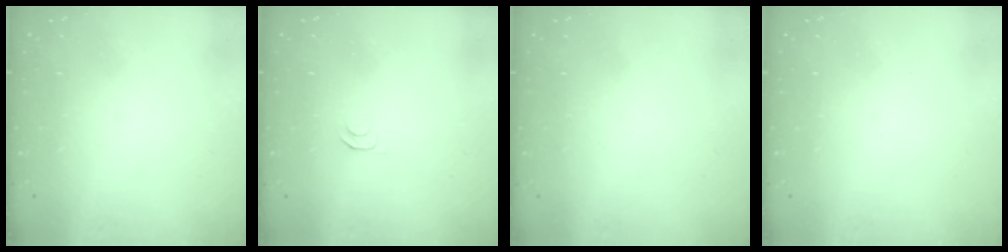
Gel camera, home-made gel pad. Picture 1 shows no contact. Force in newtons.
{"total": 3.9, "press": 3.8, "slide": 0.5}
{"total": 1.5, "press": 1.5, "slide": 0.1}
{"total": 0.0}